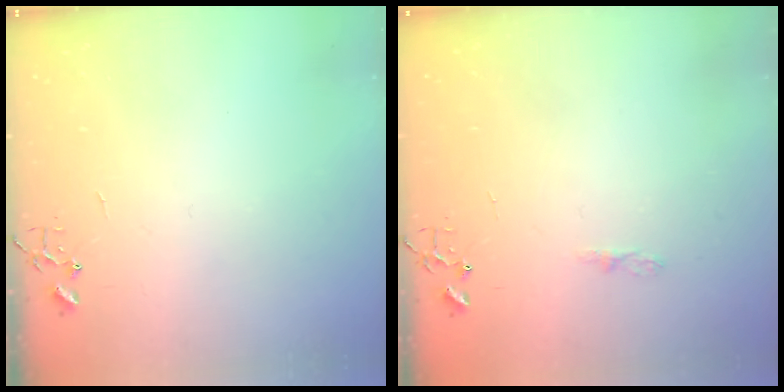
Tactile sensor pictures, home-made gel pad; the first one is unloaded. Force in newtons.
{"total": 4.0, "press": 4.0, "slide": 0.6}